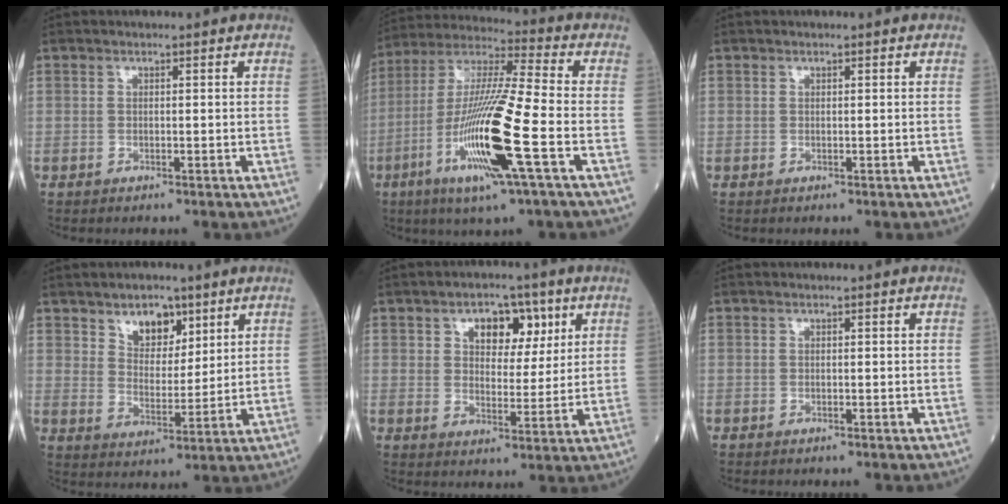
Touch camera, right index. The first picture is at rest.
{"total": 18.0, "force": [-6.0, 0.3, 17.0], "torque": [-0.350, -0.021, -0.117]}
{"total": 0.0}
{"total": 6.8, "force": [4.3, 3.7, 3.7], "torque": [-0.059, 0.000, 0.076]}
{"total": 7.6, "force": [3.6, 4.2, 5.2], "torque": [-0.071, 0.015, 0.057]}
{"total": 0.0}